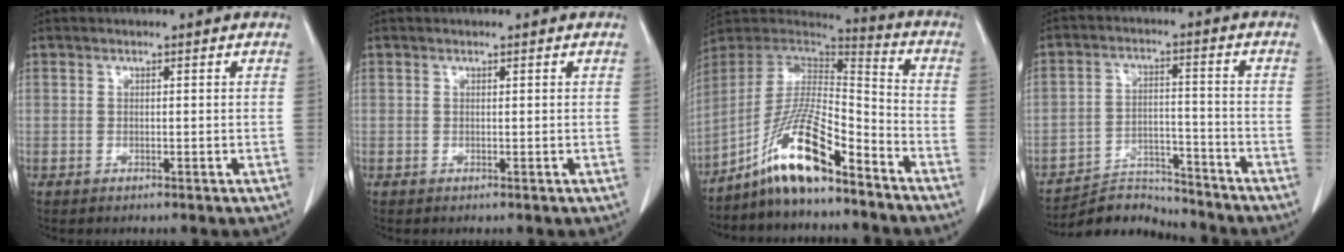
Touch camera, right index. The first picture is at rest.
{"total": 0.0}
{"total": 13.8, "force": [-9.7, 1.9, 9.7], "torque": [-0.187, 0.010, -0.177]}
{"total": 7.6, "force": [-7.3, 1.3, -1.5], "torque": [0.034, 0.021, -0.128]}